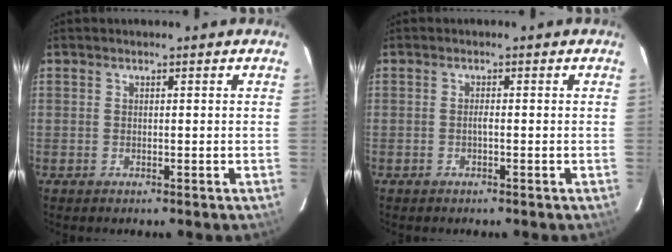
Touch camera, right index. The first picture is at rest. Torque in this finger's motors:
{"motor_torque": [0.32, 0.01, 0.16, 0.03]}